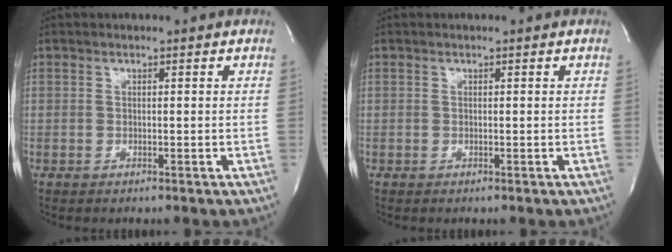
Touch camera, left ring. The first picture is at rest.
{"total": 0.0}